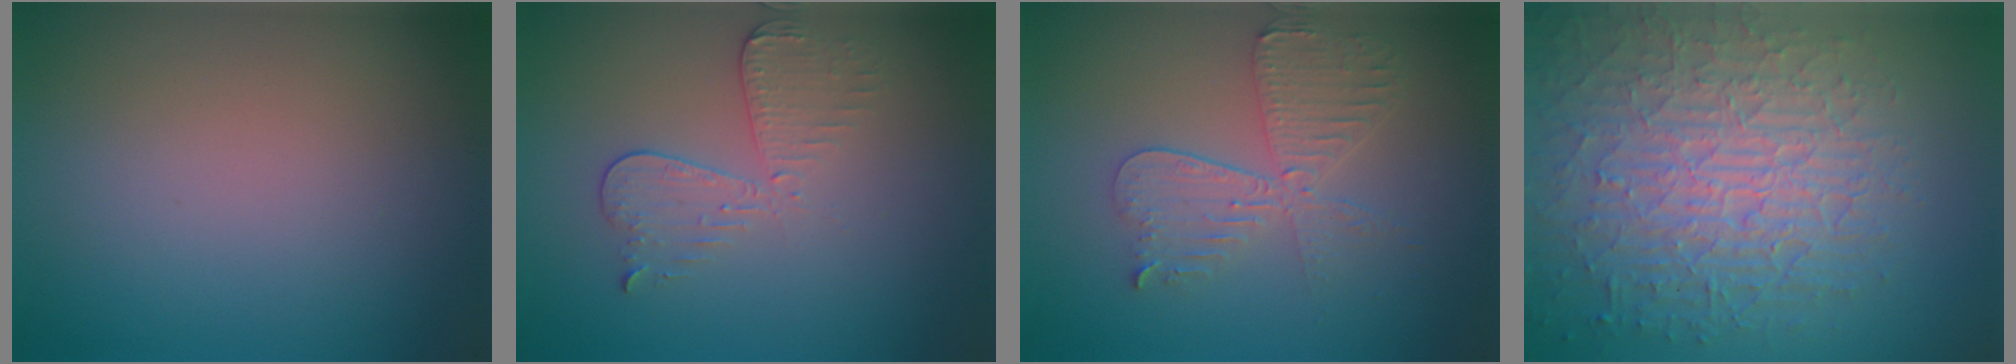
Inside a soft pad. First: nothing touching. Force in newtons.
{"total": 2.9, "press": 2.7, "slide": 1.2}
{"total": 4.3, "press": 3.7, "slide": 2.1}
{"total": 8.9, "press": 6.2, "slide": 6.3}